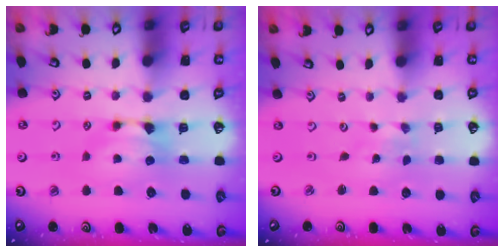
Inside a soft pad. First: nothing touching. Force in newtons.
{"total": 6.9, "press": 6.9, "slide": 0.4}